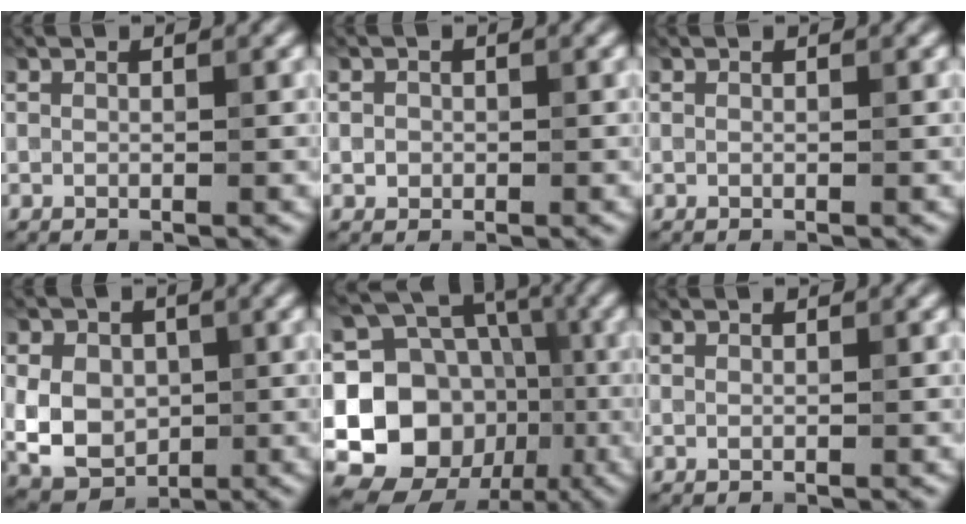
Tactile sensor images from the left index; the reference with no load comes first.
{"total": 1.0, "force": [0.0, 1.0, 0.3], "torque": [0.002, -0.004, -0.001]}
{"total": 0.0}
{"total": 6.6, "force": [0.1, 5.3, 4.0], "torque": [-0.067, -0.001, -0.008]}
{"total": 18.5, "force": [-2.9, 16.2, 8.3], "torque": [-0.191, 0.013, -0.066]}
{"total": 0.0}